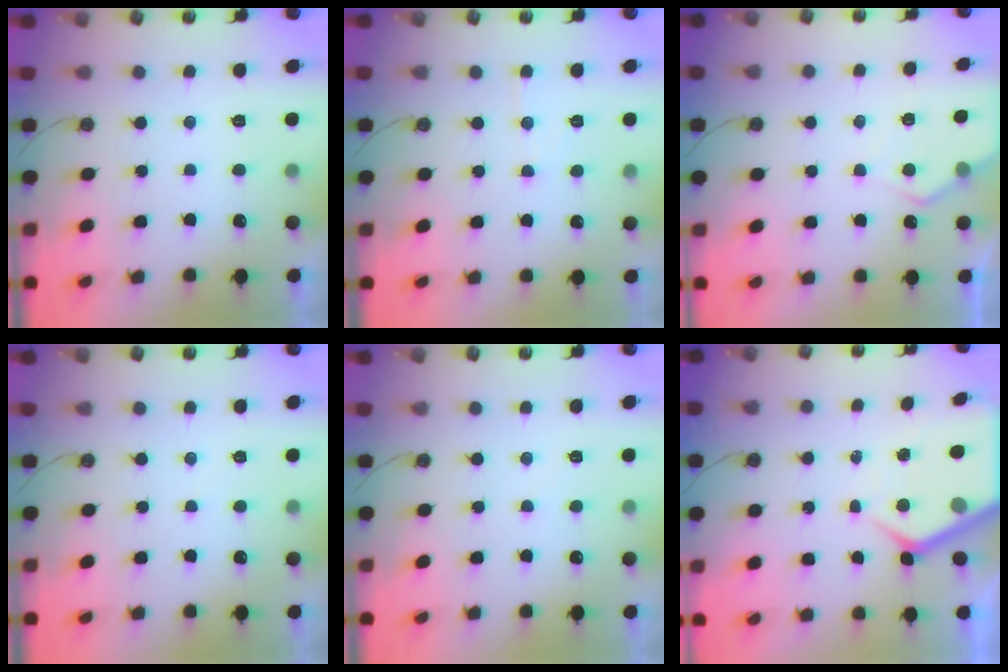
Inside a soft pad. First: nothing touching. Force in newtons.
{"total": 5.6, "press": 5.6, "slide": 0.8}
{"total": 6.8, "press": 6.7, "slide": 0.5}
{"total": 2.4, "press": 2.3, "slide": 0.4}
{"total": 3.9, "press": 3.9, "slide": 0.5}
{"total": 6.9, "press": 6.9, "slide": 0.8}